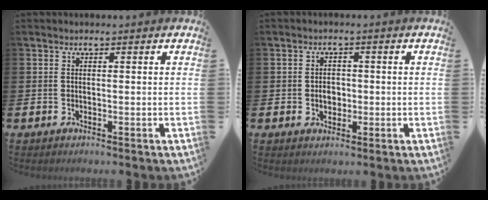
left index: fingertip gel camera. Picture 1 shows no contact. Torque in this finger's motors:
{"motor_torque": [0.36, 0.07, 0.13, 0.06]}